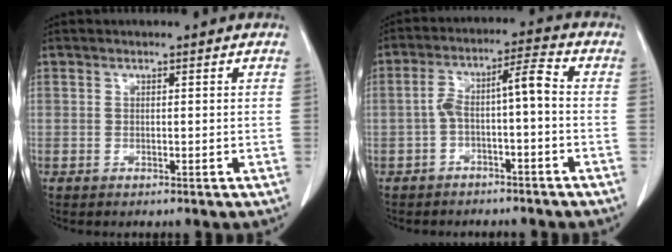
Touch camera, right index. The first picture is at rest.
{"total": 6.4, "force": [-1.5, 1.0, 6.1], "torque": [-0.113, 0.039, -0.022]}